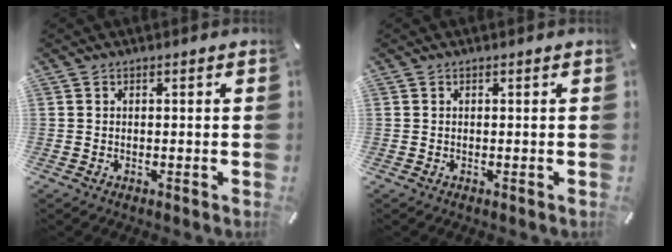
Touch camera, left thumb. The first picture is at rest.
{"total": 0.0}